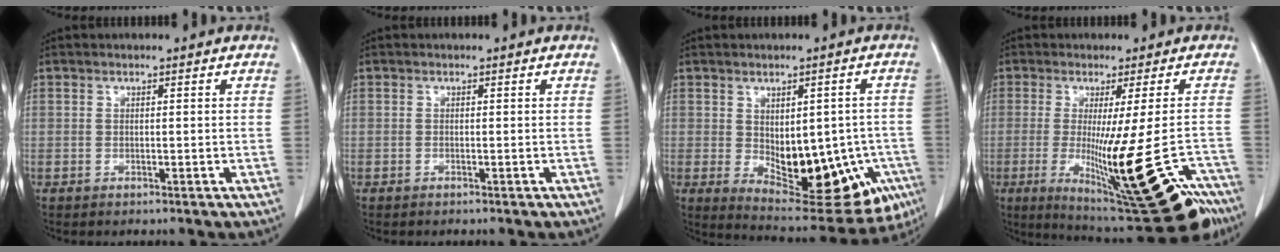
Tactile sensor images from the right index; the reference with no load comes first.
{"total": 0.0}
{"total": 16.4, "force": [-3.9, 8.1, 13.7], "torque": [-0.172, 0.003, -0.028]}
{"total": 21.1, "force": [-11.0, 2.1, 17.9], "torque": [-0.197, -0.041, -0.154]}